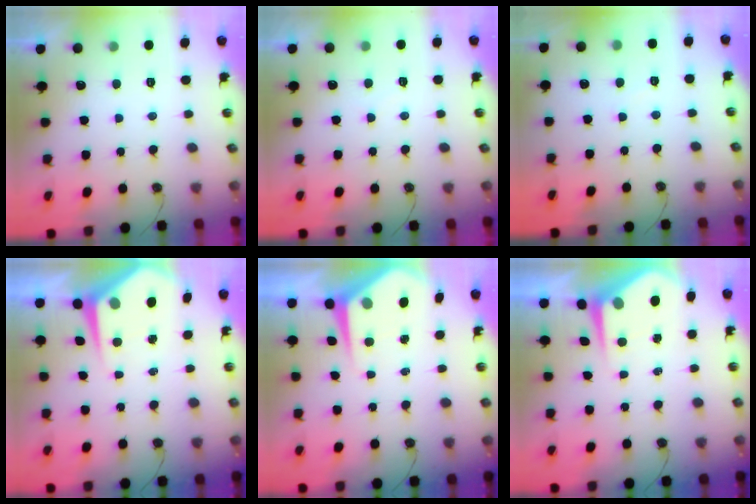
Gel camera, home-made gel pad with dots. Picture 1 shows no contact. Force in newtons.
{"total": 3.9, "press": 3.8, "slide": 0.5}
{"total": 2.8, "press": 2.8, "slide": 0.4}
{"total": 5.5, "press": 5.5, "slide": 0.4}
{"total": 5.3, "press": 5.3, "slide": 0.1}
{"total": 5.6, "press": 5.5, "slide": 0.6}